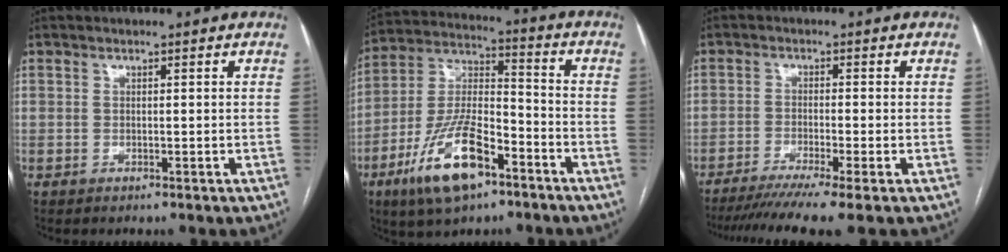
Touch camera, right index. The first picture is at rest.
{"total": 15.3, "force": [-8.3, 5.4, 11.6], "torque": [-0.238, 0.002, -0.148]}
{"total": 9.4, "force": [-7.3, -1.2, 5.7], "torque": [-0.079, -0.023, -0.113]}